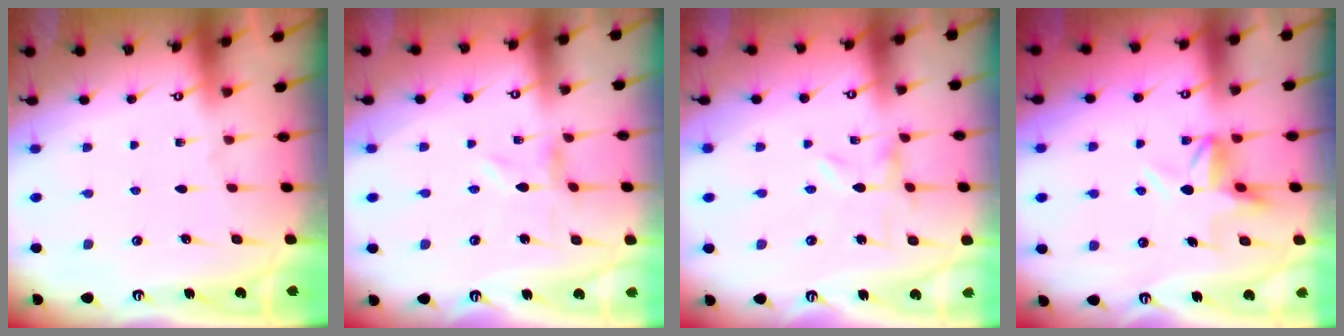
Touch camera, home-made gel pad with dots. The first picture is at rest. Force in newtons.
{"total": 0.0}
{"total": 0.0}
{"total": 5.4, "press": 5.4, "slide": 0.3}